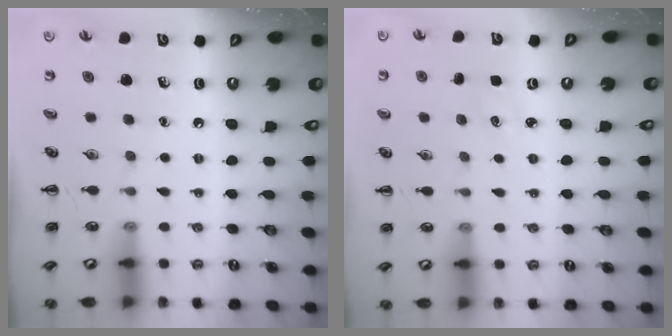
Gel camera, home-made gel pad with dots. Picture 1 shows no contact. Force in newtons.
{"total": 1.8, "press": 1.7, "slide": 0.5}